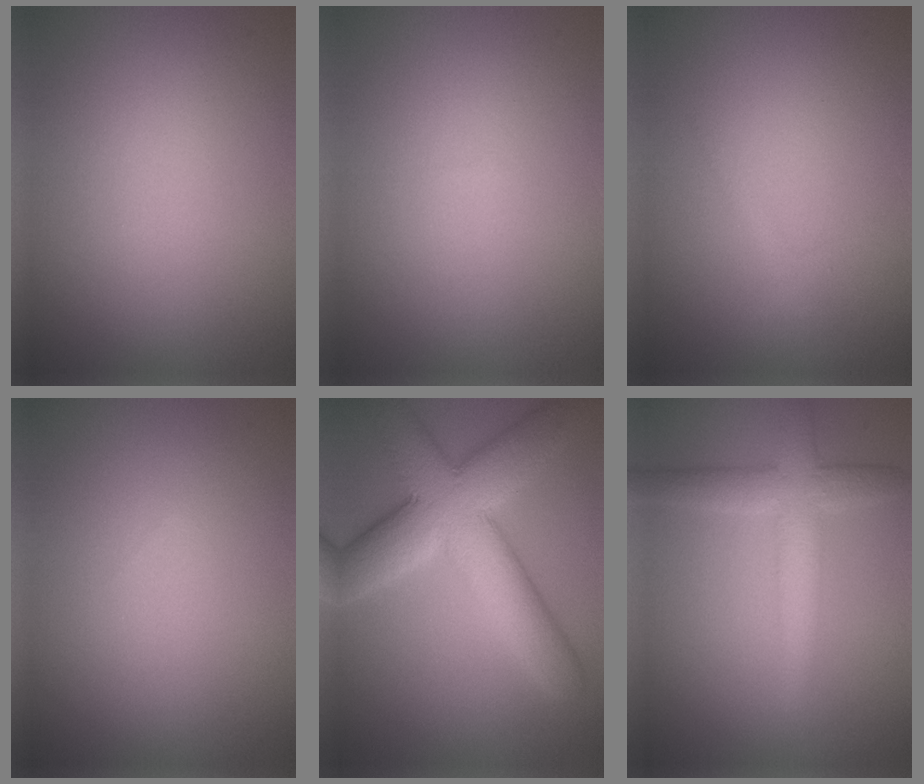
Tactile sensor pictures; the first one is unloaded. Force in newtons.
{"total": 0.0}
{"total": 0.9, "press": 0.9, "slide": 0.0}
{"total": 0.0}
{"total": 10.2, "press": 10.1, "slide": 0.6}
{"total": 4.2, "press": 4.2, "slide": 0.2}